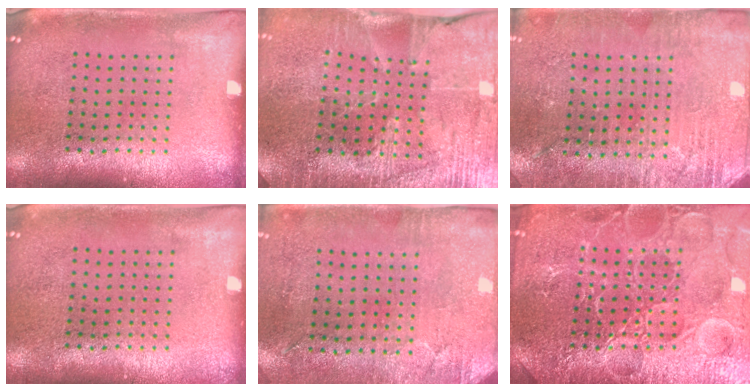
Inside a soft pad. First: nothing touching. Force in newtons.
{"total": 3.2, "press": 3.1, "slide": 0.5}
{"total": 2.9, "press": 2.8, "slide": 0.4}
{"total": 0.0}
{"total": 2.8, "press": 2.3, "slide": 1.7}
{"total": 5.3, "press": 5.3, "slide": 0.6}